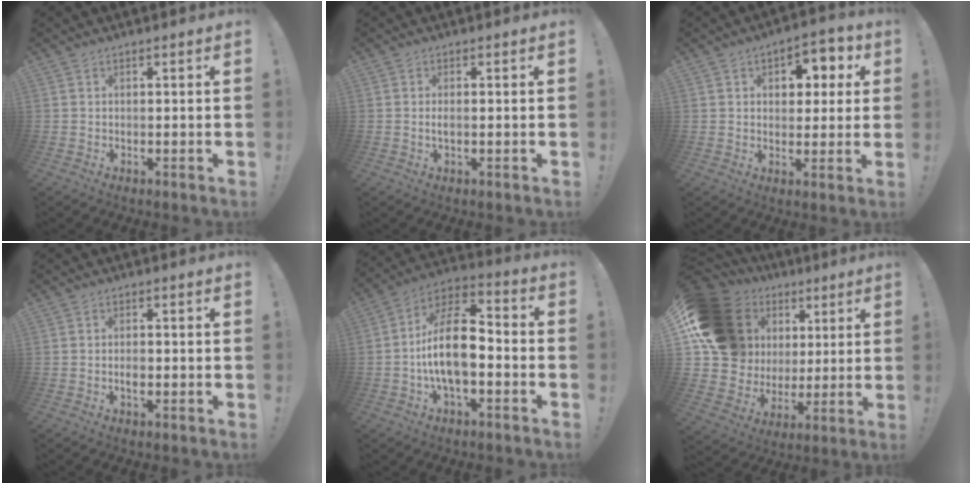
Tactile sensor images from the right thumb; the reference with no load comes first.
{"total": 1.5, "force": [-0.2, 0.4, 1.4], "torque": [-0.020, -0.002, -0.006]}
{"total": 7.6, "force": [2.5, 5.8, 4.3], "torque": [-0.038, -0.016, 0.042]}
{"total": 1.9, "force": [-0.7, 0.9, 1.5], "torque": [-0.012, -0.003, -0.016]}
{"total": 16.1, "force": [-3.2, 7.9, 13.7], "torque": [-0.251, 0.018, -0.056]}
{"total": 18.8, "force": [7.8, 14.9, 8.4], "torque": [-0.132, -0.039, 0.178]}